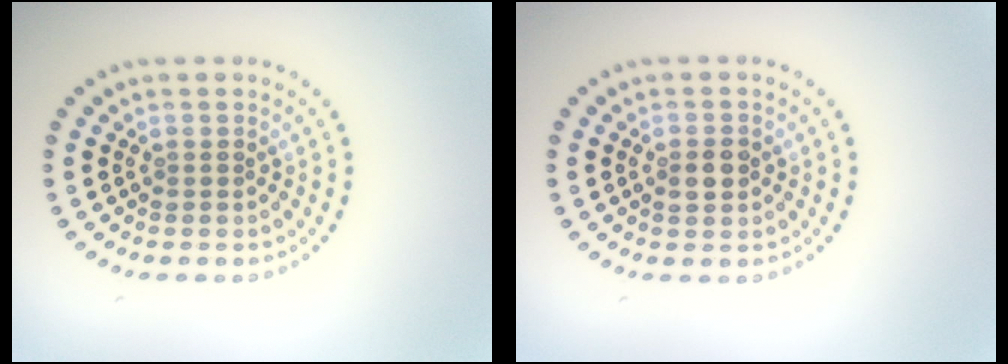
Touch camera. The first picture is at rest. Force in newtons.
{"total": 2.2, "press": 2.2, "slide": 0.0}